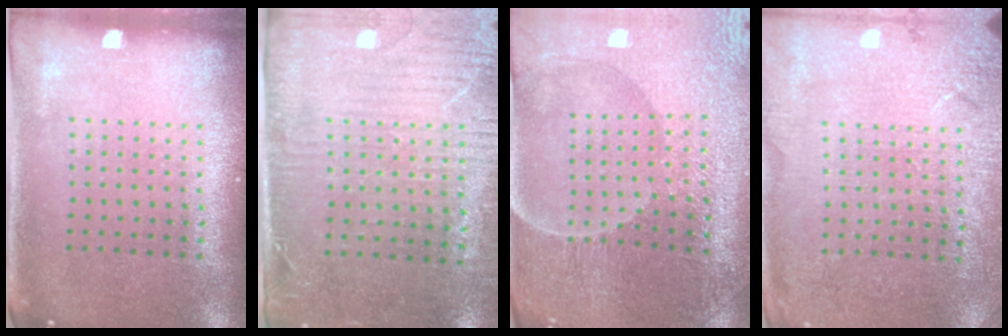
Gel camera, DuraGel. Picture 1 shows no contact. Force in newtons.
{"total": 3.2, "press": 2.8, "slide": 1.6}
{"total": 3.5, "press": 3.5, "slide": 0.4}
{"total": 2.7, "press": 2.7, "slide": 0.1}